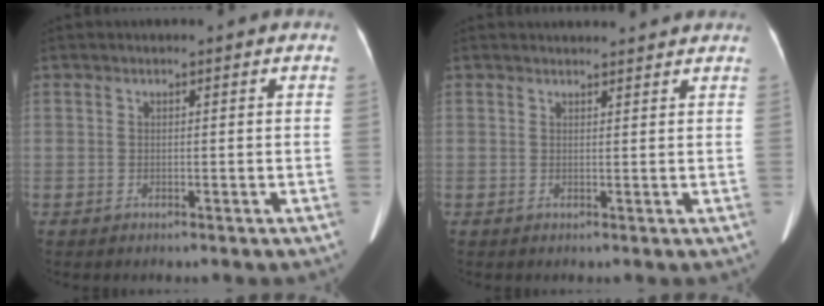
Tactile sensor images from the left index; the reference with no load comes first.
{"total": 5.4, "force": [5.3, 0.7, 1.0], "torque": [-0.010, 0.024, 0.057]}